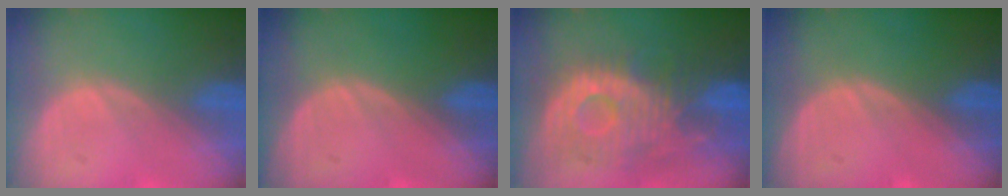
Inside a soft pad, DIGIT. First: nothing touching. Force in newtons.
{"total": 0.0}
{"total": 11.2, "press": 10.3, "slide": 4.5}
{"total": 0.0}